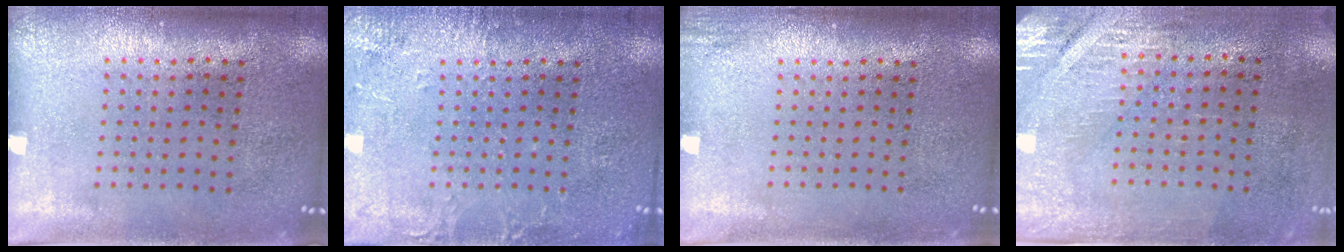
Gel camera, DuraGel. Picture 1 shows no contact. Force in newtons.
{"total": 2.5, "press": 2.5, "slide": 0.3}
{"total": 1.2, "press": 1.2, "slide": 0.3}
{"total": 2.9, "press": 2.5, "slide": 1.4}